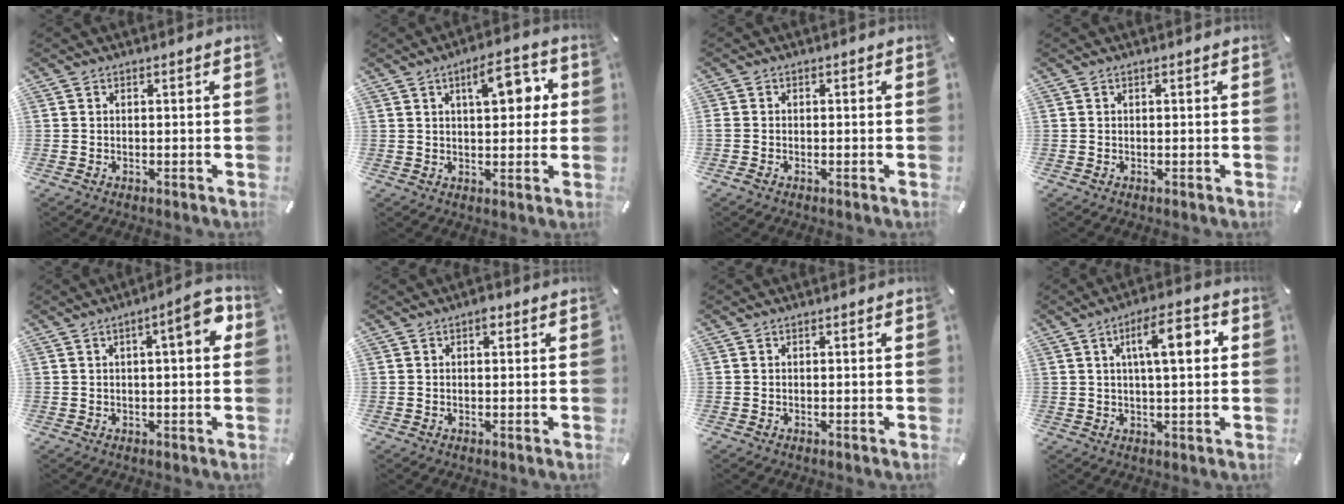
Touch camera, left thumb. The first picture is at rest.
{"total": 9.5, "force": [3.1, 4.3, 7.9], "torque": [-0.106, -0.006, 0.044]}
{"total": 0.8, "force": [-0.5, 0.5, 0.4], "torque": [-0.007, 0.001, -0.011]}
{"total": 0.0}
{"total": 7.8, "force": [2.2, 1.9, 7.3], "torque": [-0.095, -0.007, 0.028]}
{"total": 1.7, "force": [0.6, 1.1, 1.2], "torque": [-0.009, 0.000, 0.006]}
{"total": 0.0}
{"total": 10.7, "force": [3.0, 3.3, 9.8], "torque": [-0.159, -0.001, 0.041]}